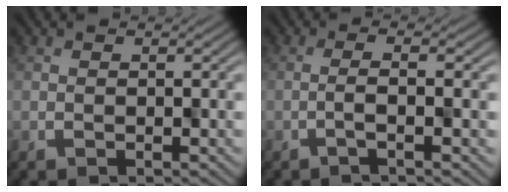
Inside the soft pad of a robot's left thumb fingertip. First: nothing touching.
{"total": 2.0, "force": [-0.3, 0.0, 2.0], "torque": [-0.020, 0.014, -0.025]}